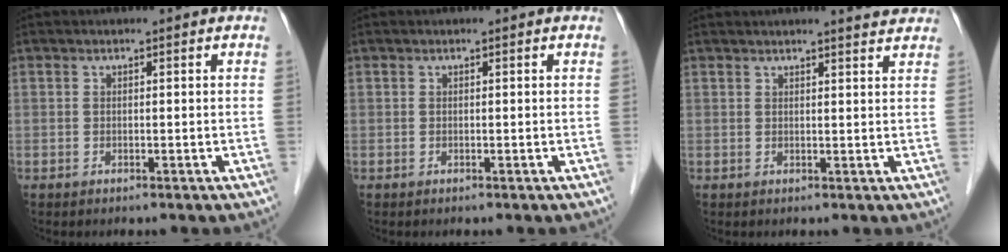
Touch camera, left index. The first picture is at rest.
{"total": 0.0}
{"total": 4.5, "force": [4.3, 0.0, 1.4], "torque": [-0.021, 0.004, 0.042]}